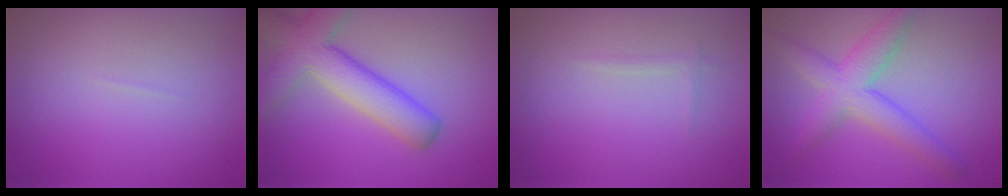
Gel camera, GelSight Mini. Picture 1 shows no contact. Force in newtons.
{"total": 7.3, "press": 7.2, "slide": 0.4}
{"total": 0.5, "press": 0.5, "slide": 0.1}
{"total": 4.7, "press": 4.7, "slide": 0.1}